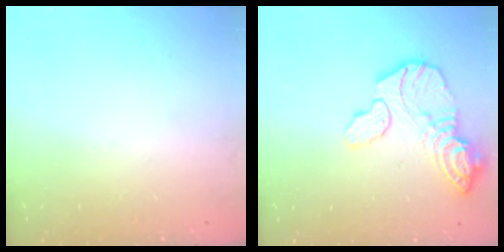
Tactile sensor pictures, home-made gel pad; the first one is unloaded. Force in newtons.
{"total": 14.7, "press": 14.6, "slide": 1.4}